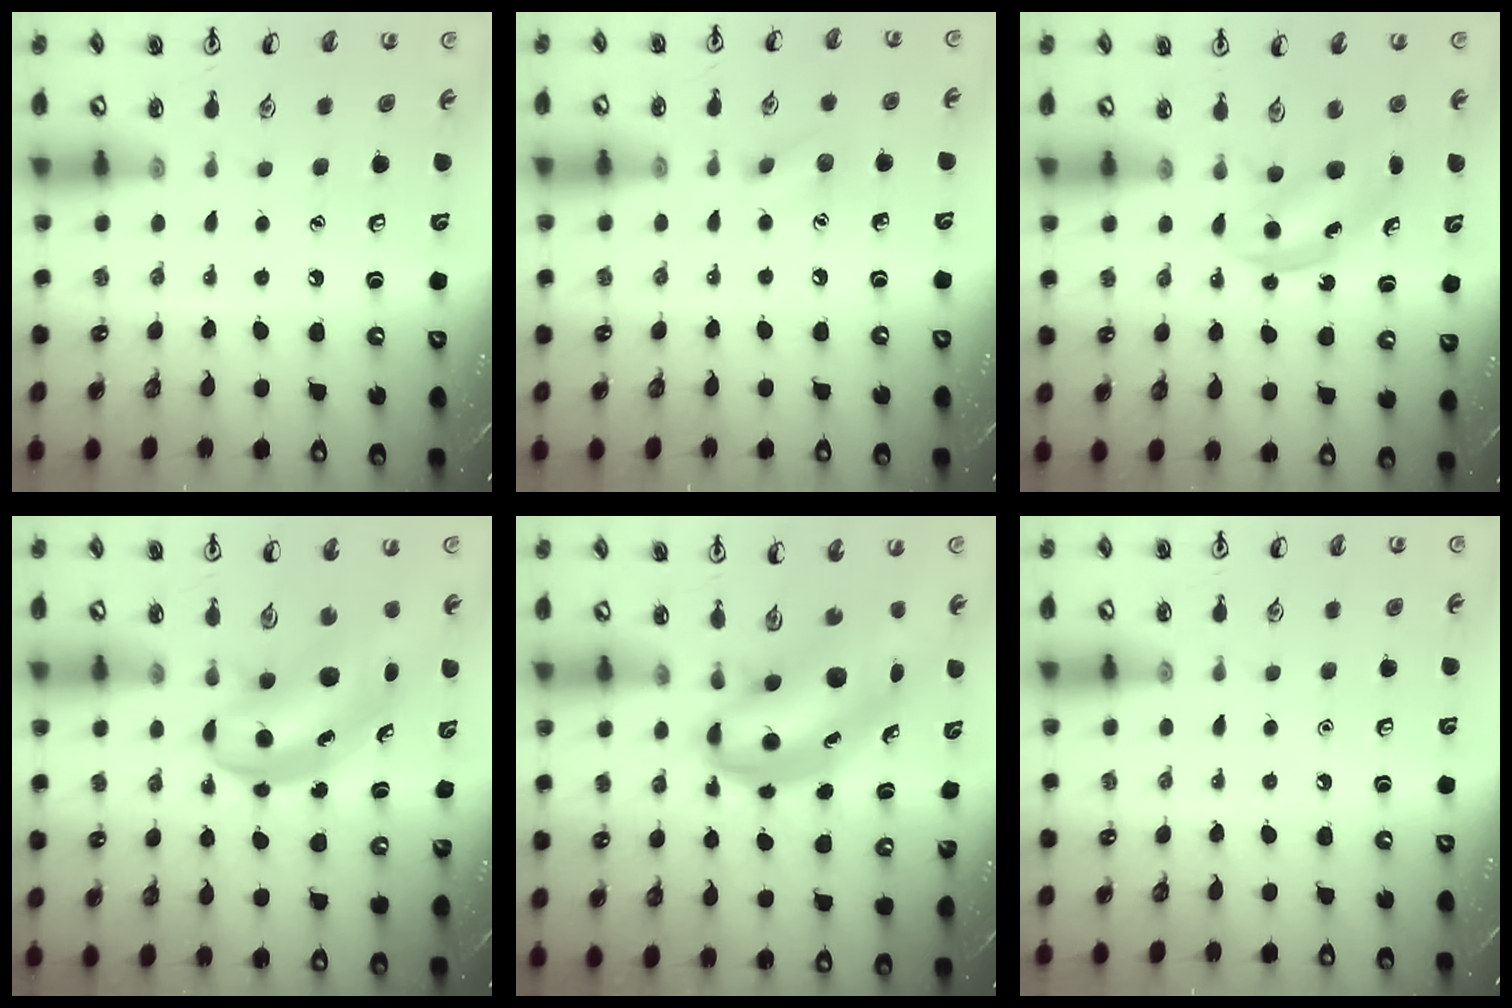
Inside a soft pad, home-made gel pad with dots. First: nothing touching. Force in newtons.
{"total": 7.0, "press": 6.8, "slide": 1.7}
{"total": 5.0, "press": 4.9, "slide": 0.7}
{"total": 5.0, "press": 4.8, "slide": 1.3}
{"total": 7.7, "press": 7.4, "slide": 1.9}
{"total": 0.0}